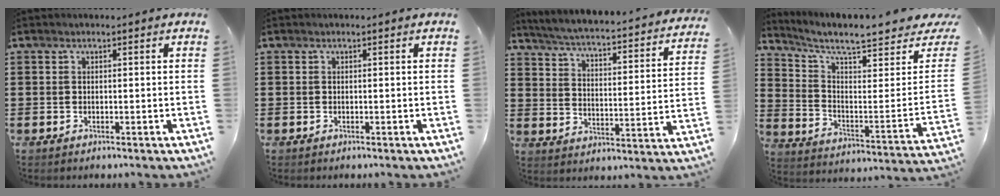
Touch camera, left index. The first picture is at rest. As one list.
[{"total": 0.0}, {"total": 3.1, "force": [2.8, -0.5, 1.3], "torque": [-0.044, -0.035, 0.036]}, {"total": 6.6, "force": [5.5, 0.2, 3.5], "torque": [-0.080, -0.056, 0.088]}]